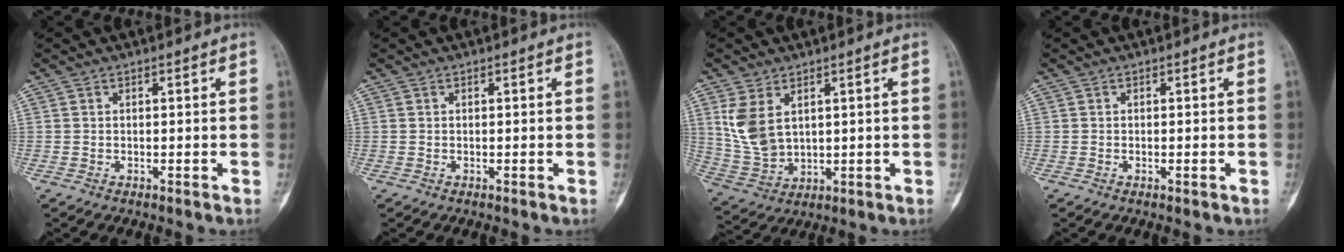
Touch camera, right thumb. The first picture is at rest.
{"total": 0.0}
{"total": 8.7, "force": [3.1, 5.4, 6.1], "torque": [-0.122, -0.014, 0.080]}
{"total": 0.7, "force": [-0.3, 0.2, 0.6], "torque": [-0.008, 0.000, -0.004]}